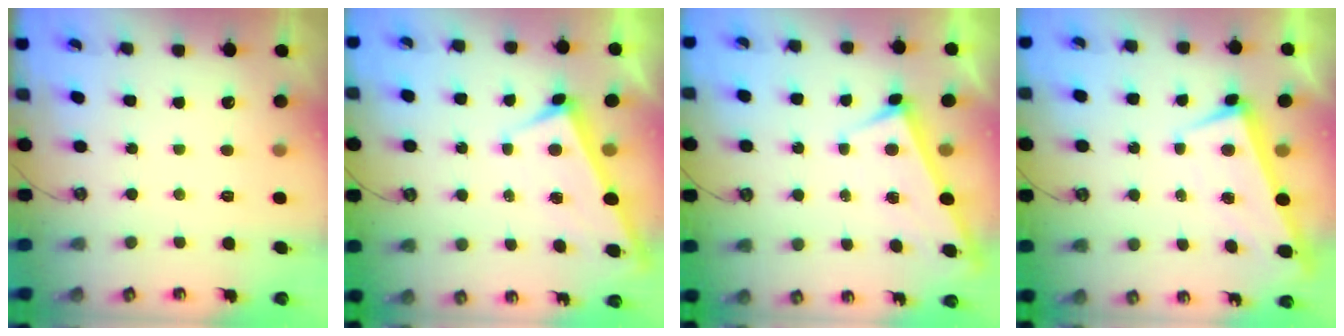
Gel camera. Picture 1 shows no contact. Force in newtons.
{"total": 3.0, "press": 3.0, "slide": 0.0}
{"total": 3.0, "press": 3.0, "slide": 0.2}
{"total": 1.3, "press": 0.5, "slide": 1.2}